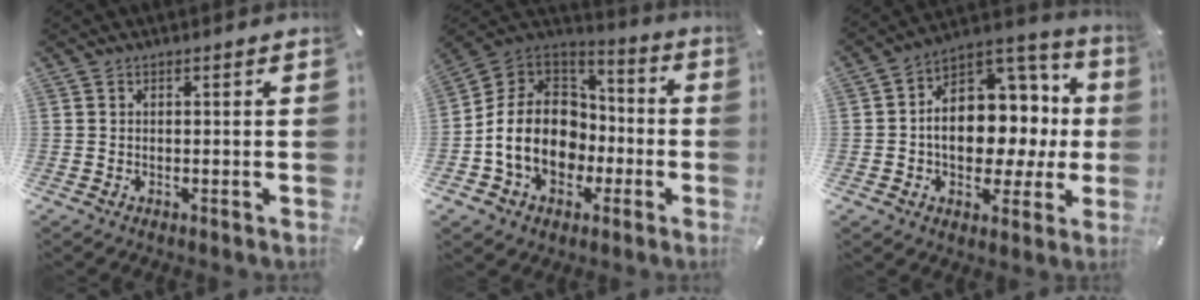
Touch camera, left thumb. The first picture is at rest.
{"total": 16.9, "force": [-3.4, 13.7, 9.3], "torque": [-0.199, 0.020, -0.056]}
{"total": 14.1, "force": [-1.2, 10.8, 9.0], "torque": [-0.130, -0.010, -0.014]}